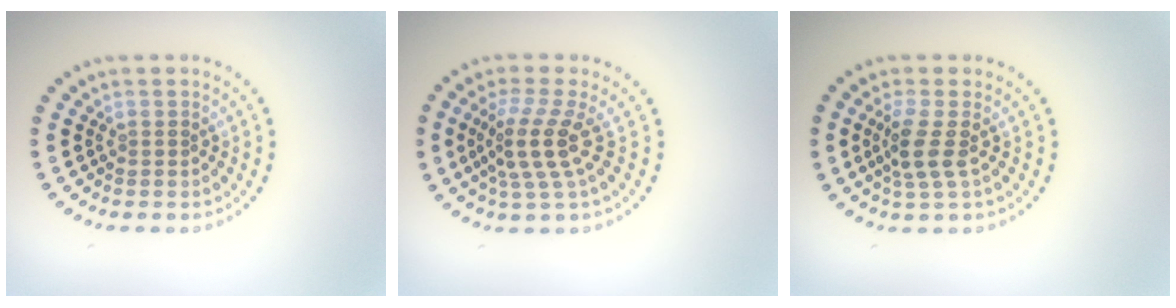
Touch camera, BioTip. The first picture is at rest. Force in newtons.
{"total": 3.9, "press": 2.8, "slide": 2.6}
{"total": 2.7, "press": 2.1, "slide": 1.7}